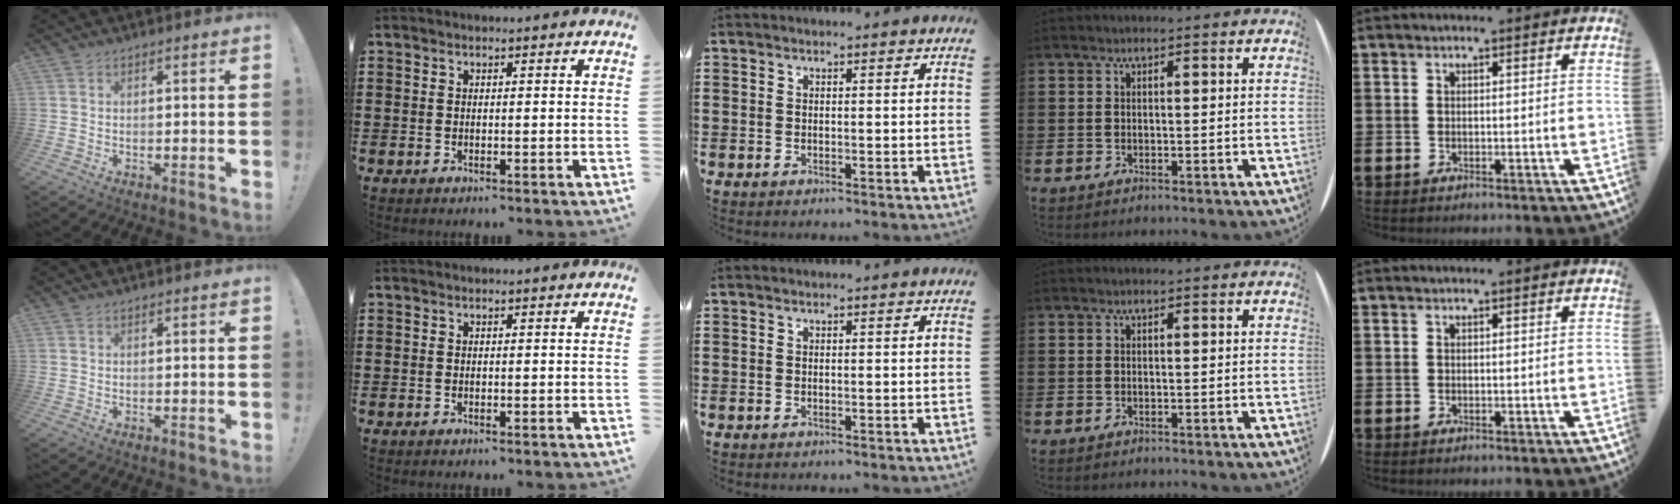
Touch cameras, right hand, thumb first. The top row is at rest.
{}